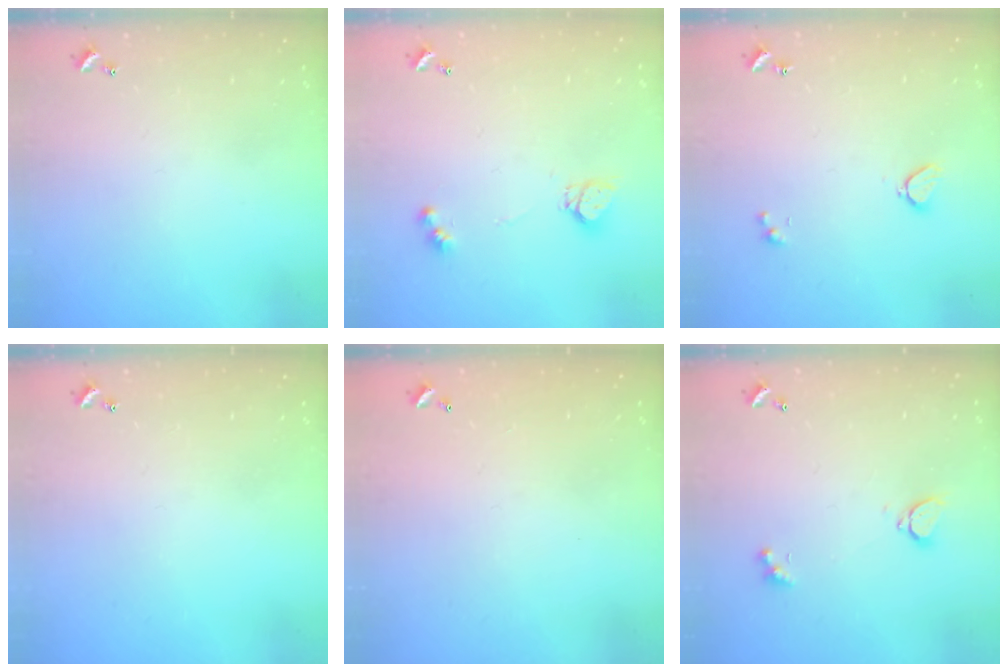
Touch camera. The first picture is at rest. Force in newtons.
{"total": 7.5, "press": 7.5, "slide": 0.8}
{"total": 2.1, "press": 2.0, "slide": 0.6}
{"total": 0.0}
{"total": 3.0, "press": 3.0, "slide": 0.1}
{"total": 2.1, "press": 1.9, "slide": 0.9}